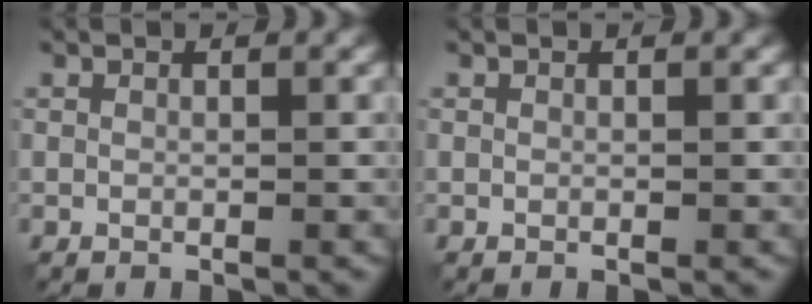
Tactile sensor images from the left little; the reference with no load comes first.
{"total": 0.0}